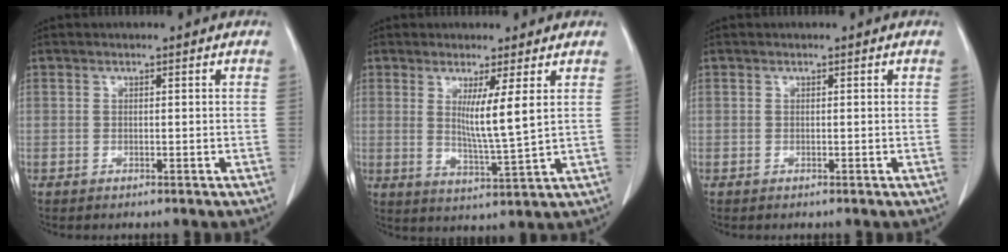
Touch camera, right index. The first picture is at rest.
{"total": 6.4, "force": [2.0, -0.7, 6.1], "torque": [-0.105, -0.024, 0.039]}
{"total": 0.0}